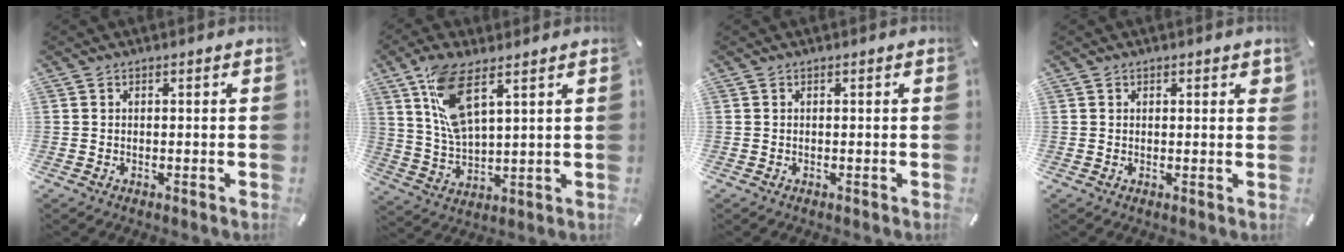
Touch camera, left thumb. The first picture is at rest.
{"total": 11.5, "force": [6.3, 4.2, 8.6], "torque": [-0.191, -0.011, 0.116]}
{"total": 0.0}
{"total": 1.0, "force": [0.6, 0.6, 0.6], "torque": [-0.004, 0.000, 0.008]}